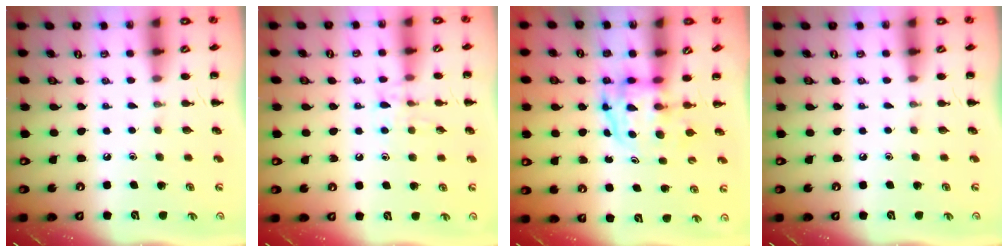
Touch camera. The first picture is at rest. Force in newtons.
{"total": 8.0, "press": 7.9, "slide": 1.3}
{"total": 3.9, "press": 3.9, "slide": 0.7}
{"total": 0.0}